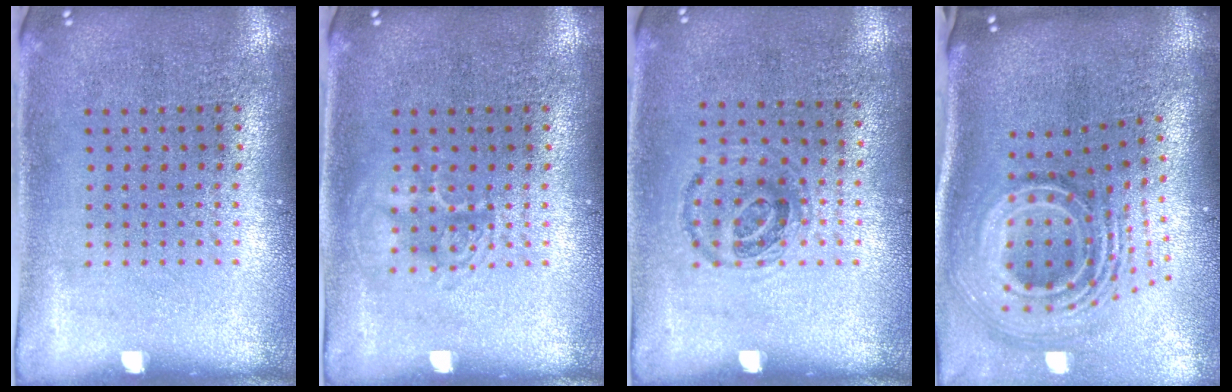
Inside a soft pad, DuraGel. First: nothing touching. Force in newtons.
{"total": 1.8, "press": 1.7, "slide": 0.2}
{"total": 0.9, "press": 0.8, "slide": 0.5}
{"total": 3.2, "press": 2.0, "slide": 2.4}